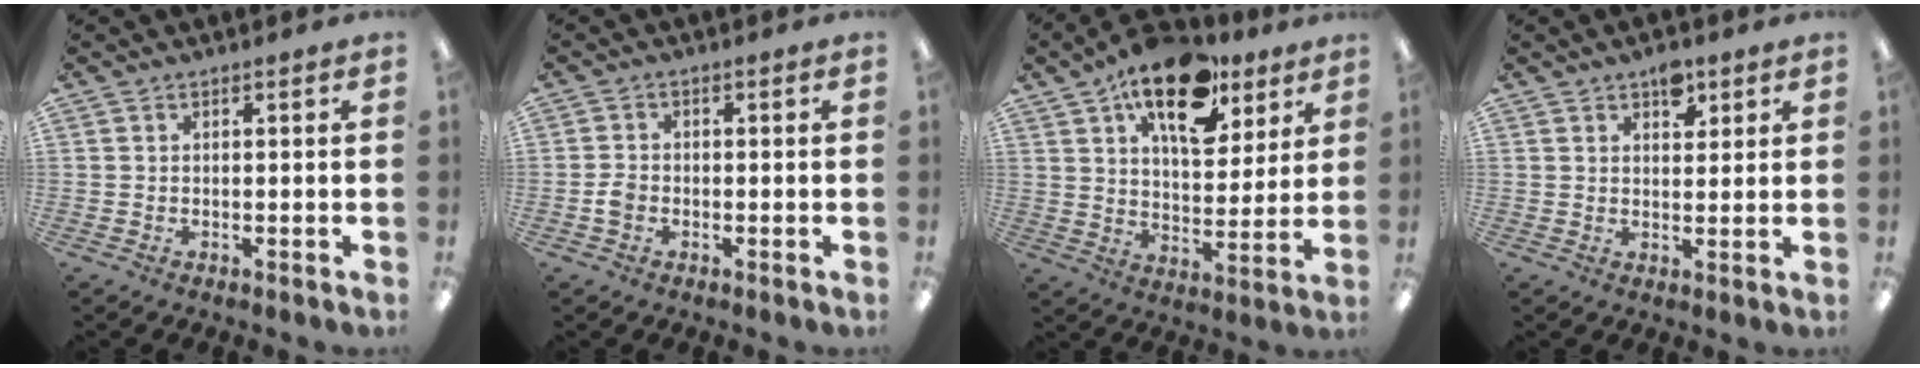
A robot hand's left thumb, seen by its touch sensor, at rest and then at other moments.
{"total": 2.8, "force": [-0.8, 2.2, 1.5], "torque": [-0.026, 0.007, -0.016]}
{"total": 18.6, "force": [11.9, 8.7, 11.2], "torque": [-0.165, -0.057, 0.201]}
{"total": 5.5, "force": [3.4, 3.2, 3.0], "torque": [-0.026, -0.013, 0.054]}